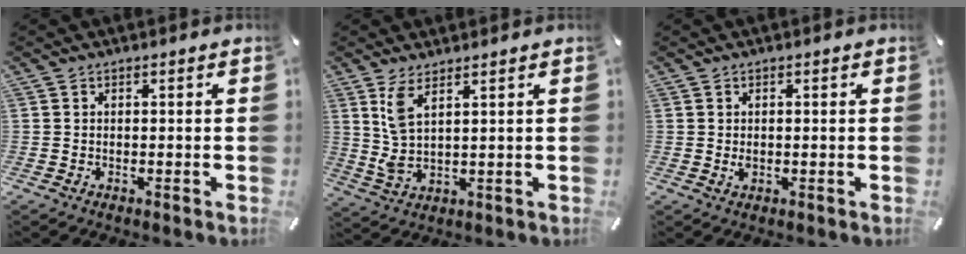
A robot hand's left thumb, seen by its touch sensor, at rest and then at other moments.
{"total": 6.6, "force": [3.7, 1.8, 5.1], "torque": [-0.117, -0.011, 0.067]}
{"total": 1.2, "force": [-0.1, 0.9, 0.8], "torque": [-0.009, -0.001, -0.004]}